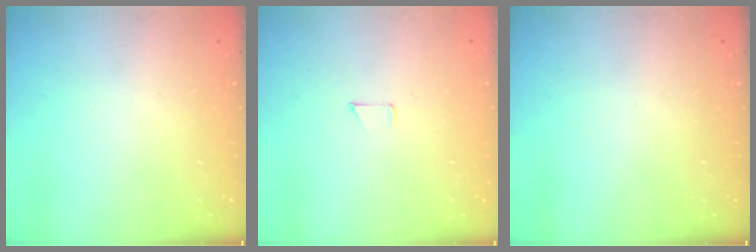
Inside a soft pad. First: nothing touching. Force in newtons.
{"total": 3.2, "press": 3.2, "slide": 0.3}
{"total": 0.0}